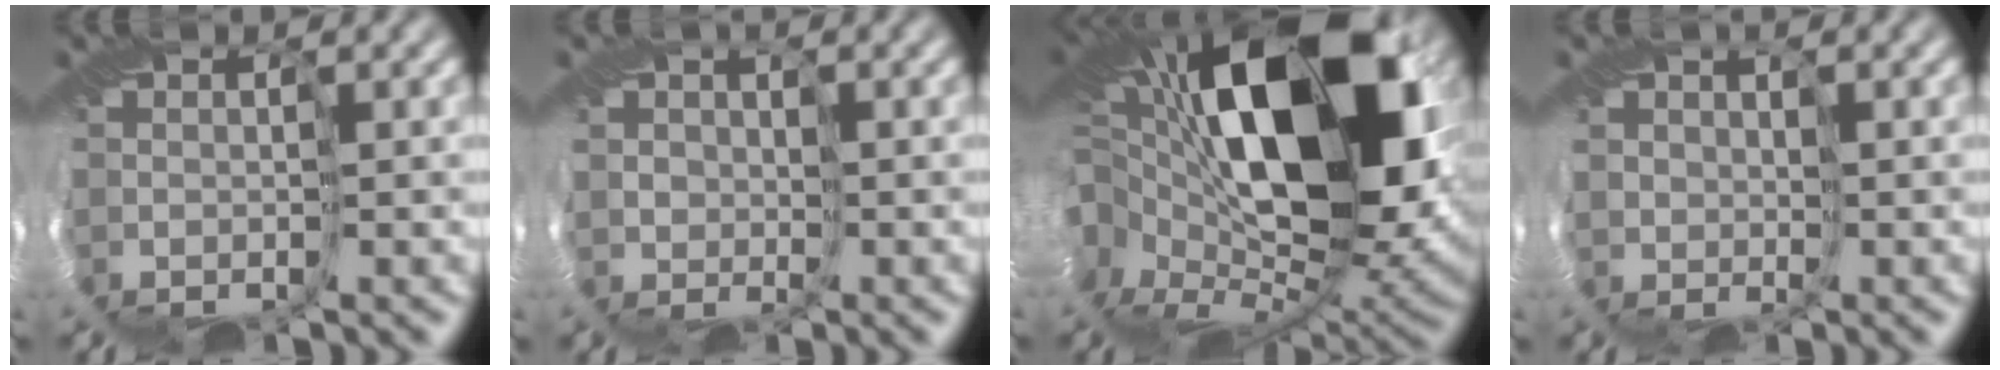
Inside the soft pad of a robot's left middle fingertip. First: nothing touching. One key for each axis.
{"total": 2.4, "fx": 1.4, "fy": 0.1, "fz": -1.9, "tx": 0.028, "ty": 0.004, "tz": 0.026}
{"total": 16.2, "fx": 3.1, "fy": 8.4, "fz": 13.5, "tx": -0.238, "ty": 0.010, "tz": 0.050}
{"total": 2.5, "fx": 1.7, "fy": -0.1, "fz": -1.8, "tx": 0.021, "ty": 0.006, "tz": 0.036}